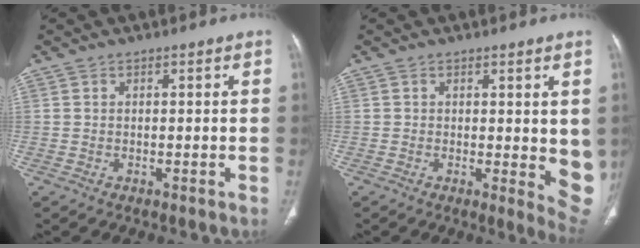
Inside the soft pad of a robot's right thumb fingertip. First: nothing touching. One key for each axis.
{"total": 7.8, "fx": 0.5, "fy": 3.0, "fz": 7.2, "tx": -0.068, "ty": -0.019, "tz": 0.006}